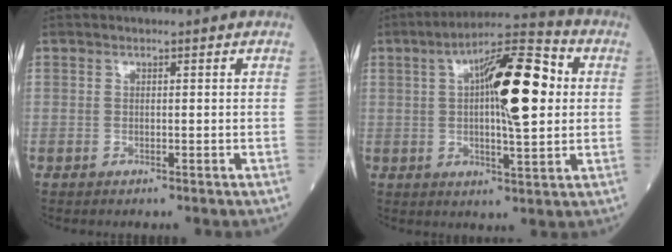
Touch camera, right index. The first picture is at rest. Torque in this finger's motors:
{"motor_torque": [0.99, -0.16, 0.62, 0.21]}